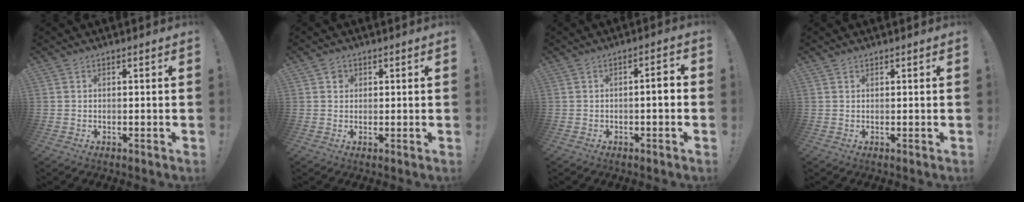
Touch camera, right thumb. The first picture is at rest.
{"total": 2.1, "force": [0.7, 1.9, 0.4], "torque": [-0.001, 0.000, 0.010]}
{"total": 3.9, "force": [-1.1, 0.5, 3.7], "torque": [-0.064, 0.009, -0.022]}
{"total": 0.6, "force": [0.6, 0.3, 0.0], "torque": [0.005, -0.002, 0.011]}